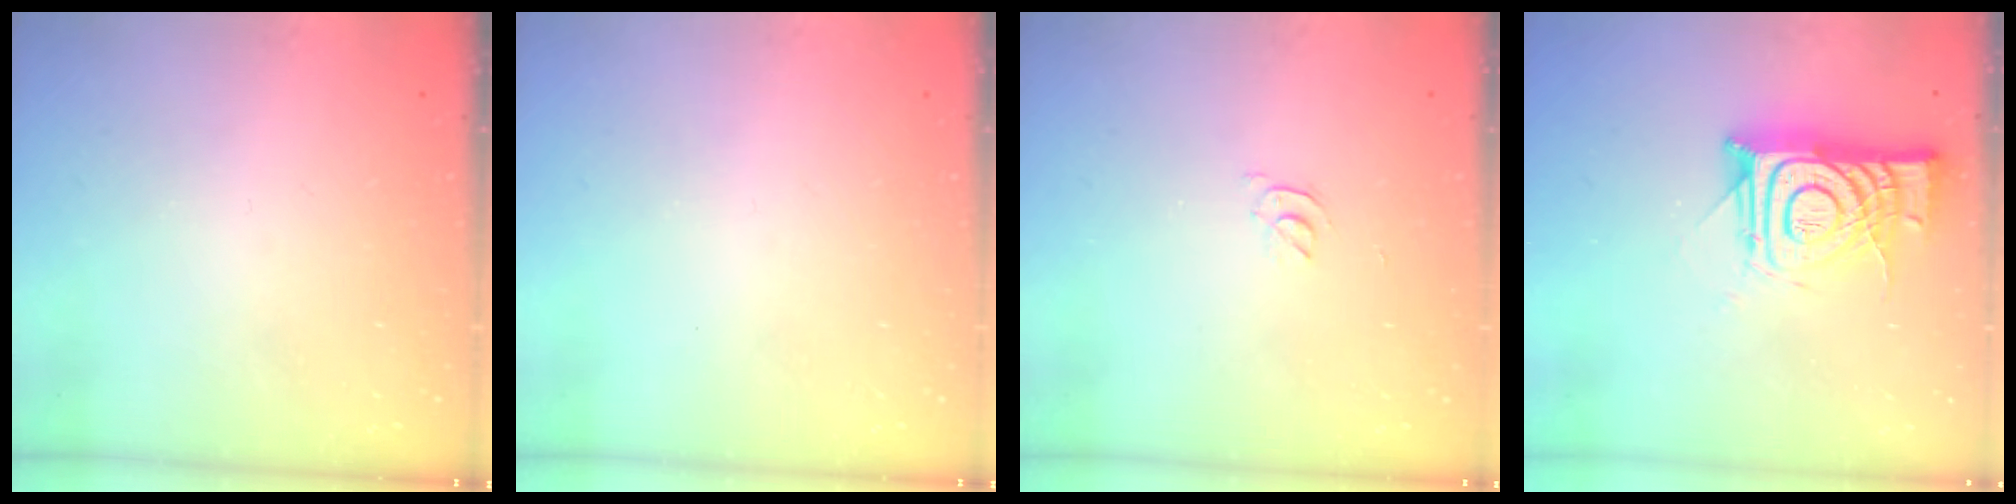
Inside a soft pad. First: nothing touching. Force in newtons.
{"total": 0.0}
{"total": 2.9, "press": 2.9, "slide": 0.5}
{"total": 14.0, "press": 14.0, "slide": 1.4}